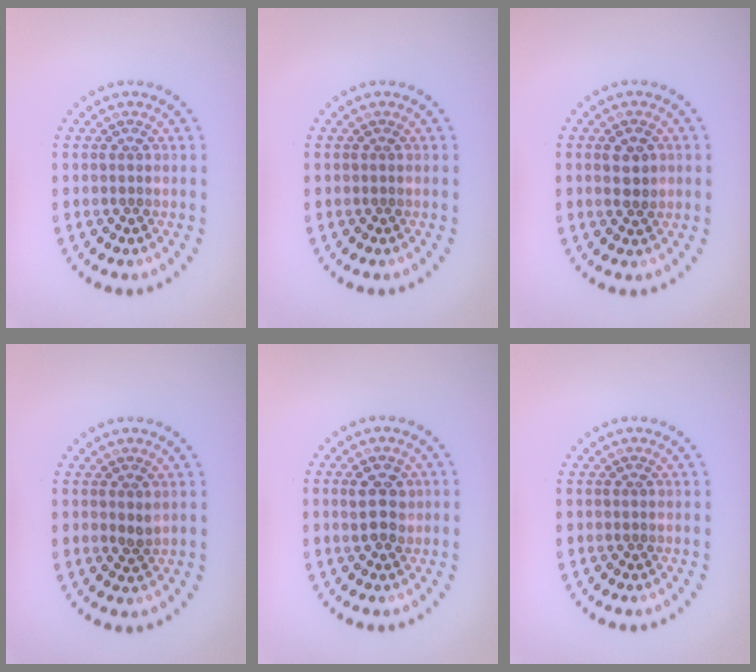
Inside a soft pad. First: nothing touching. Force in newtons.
{"total": 0.0}
{"total": 1.8, "press": 1.8, "slide": 0.3}
{"total": 0.8, "press": 0.8, "slide": 0.3}
{"total": 2.6, "press": 2.6, "slide": 0.2}
{"total": 0.0}